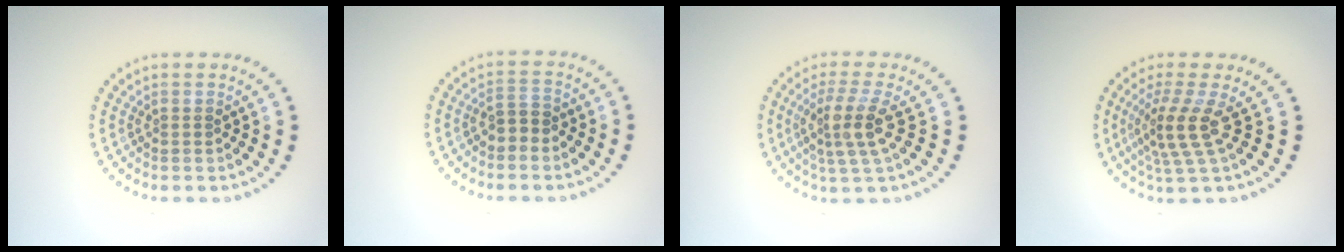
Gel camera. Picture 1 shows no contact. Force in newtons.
{"total": 1.9, "press": 1.8, "slide": 0.6}
{"total": 3.6, "press": 2.9, "slide": 2.2}
{"total": 3.7, "press": 2.6, "slide": 2.5}